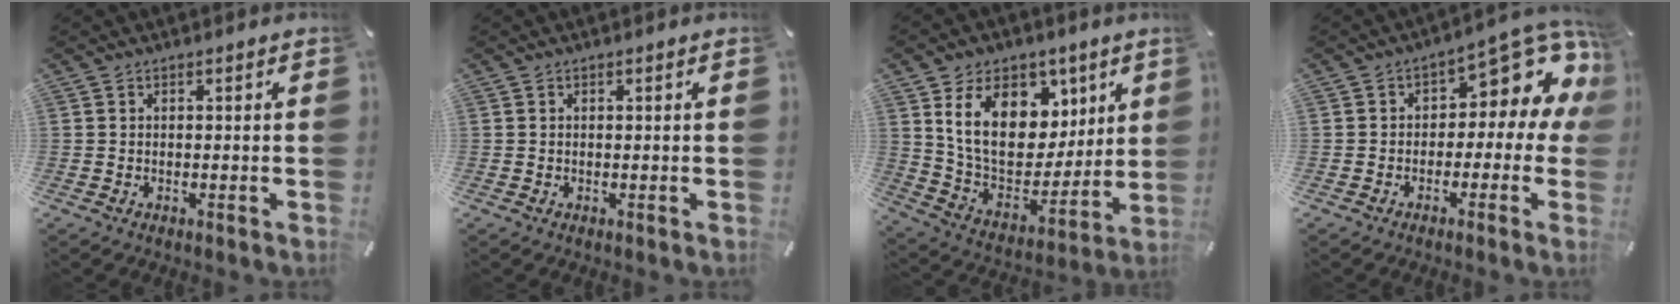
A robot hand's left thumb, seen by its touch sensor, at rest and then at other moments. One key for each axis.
{"total": 0.0}
{"total": 18.8, "fx": 7.9, "fy": 13.2, "fz": 10.8, "tx": -0.178, "ty": -0.034, "tz": 0.146}
{"total": 10.5, "fx": 5.3, "fy": 5.2, "fz": 7.4, "tx": -0.095, "ty": -0.048, "tz": 0.087}